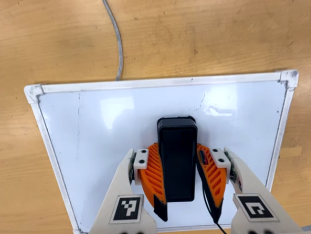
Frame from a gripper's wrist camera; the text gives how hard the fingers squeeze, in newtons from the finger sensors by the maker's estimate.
{"total": 10.5, "left": 10.0, "right": 11.0}